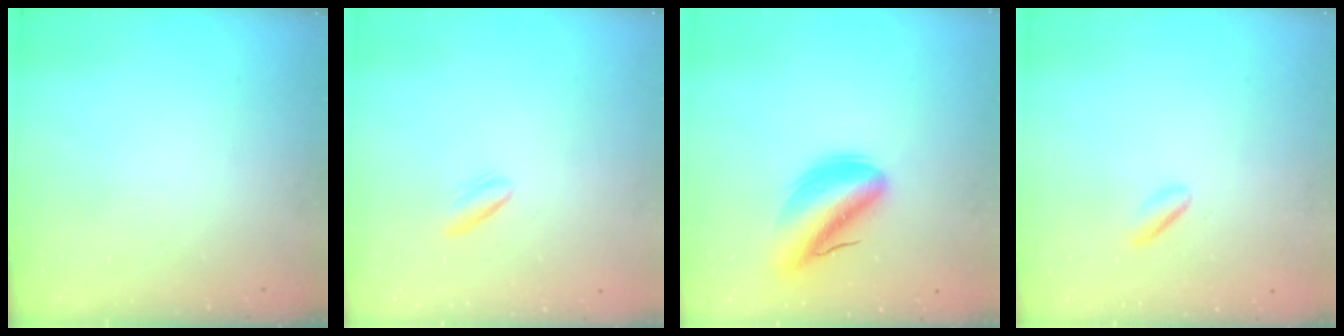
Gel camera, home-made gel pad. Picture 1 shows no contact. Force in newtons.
{"total": 1.5, "press": 1.4, "slide": 0.7}
{"total": 8.6, "press": 8.1, "slide": 2.8}
{"total": 1.6, "press": 1.4, "slide": 0.7}